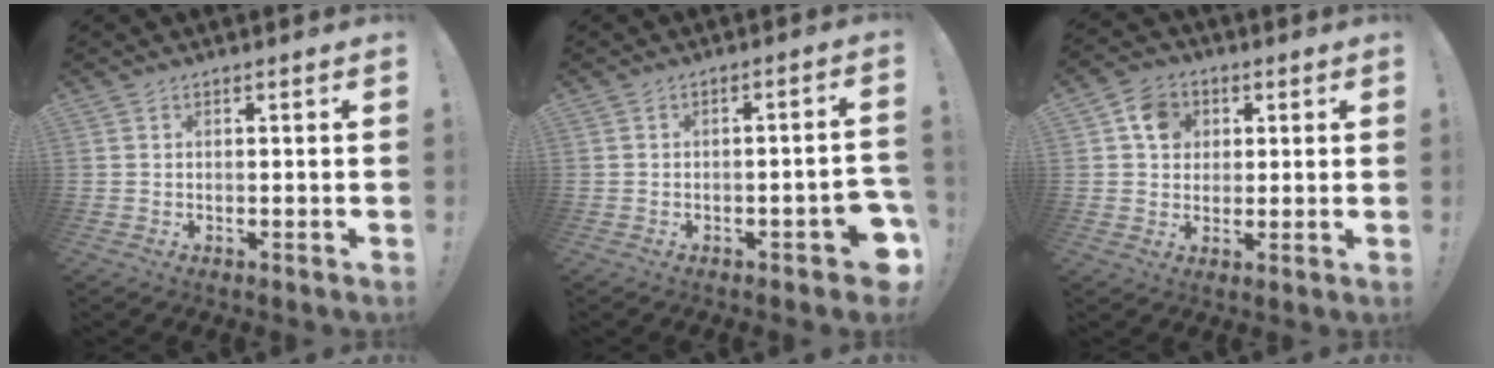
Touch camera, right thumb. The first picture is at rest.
{"total": 5.5, "force": [-2.7, 1.7, 4.5], "torque": [-0.064, 0.013, -0.039]}
{"total": 8.5, "force": [2.7, 7.3, 3.3], "torque": [-0.049, 0.000, 0.055]}